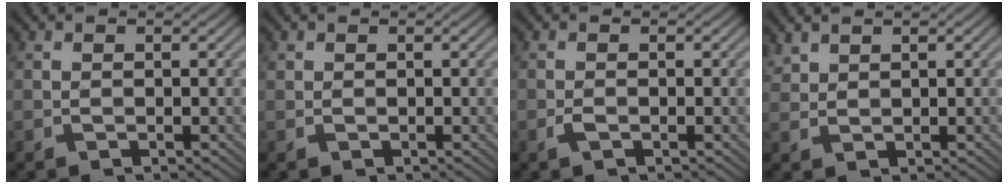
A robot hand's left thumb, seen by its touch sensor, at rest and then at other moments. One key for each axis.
{"total": 0.8, "fx": 0.4, "fy": 0.6, "fz": 0.2, "tx": -0.007, "ty": 0.001, "tz": 0.009}
{"total": 1.0, "fx": -0.5, "fy": 0.3, "fz": 0.8, "tx": -0.021, "ty": 0.004, "tz": -0.012}
{"total": 2.0, "fx": 1.8, "fy": 0.7, "fz": 0.3, "tx": -0.015, "ty": 0.007, "tz": 0.045}